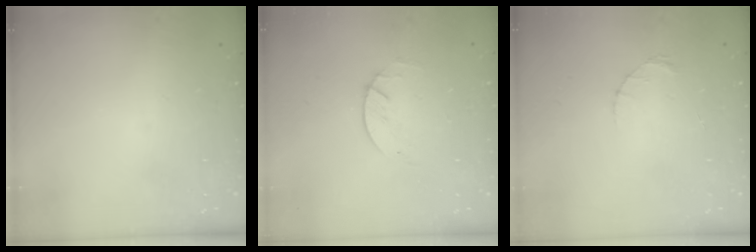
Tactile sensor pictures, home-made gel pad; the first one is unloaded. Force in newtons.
{"total": 1.7, "press": 1.6, "slide": 0.2}
{"total": 1.4, "press": 1.4, "slide": 0.2}